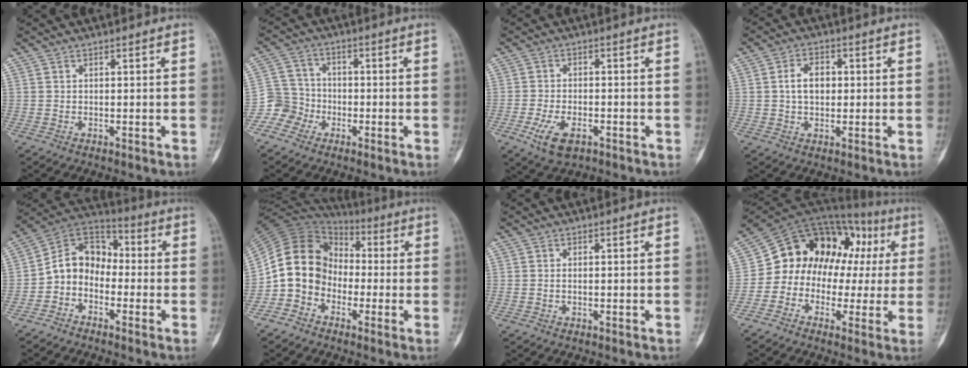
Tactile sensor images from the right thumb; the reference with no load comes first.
{"total": 6.2, "force": [-3.4, 5.2, 0.1], "torque": [0.030, 0.029, -0.077]}
{"total": 6.6, "force": [-3.0, 3.5, 4.7], "torque": [-0.094, 0.007, -0.049]}
{"total": 5.5, "force": [0.4, 3.8, 4.0], "torque": [-0.060, 0.009, 0.005]}
{"total": 9.9, "force": [-2.6, 7.7, 5.6], "torque": [-0.078, 0.061, -0.066]}
{"total": 12.7, "force": [-2.8, 10.7, 6.2], "torque": [-0.100, 0.052, -0.064]}
{"total": 0.0}
{"total": 17.4, "force": [0.8, 13.8, 10.6], "torque": [-0.107, 0.083, 0.011]}